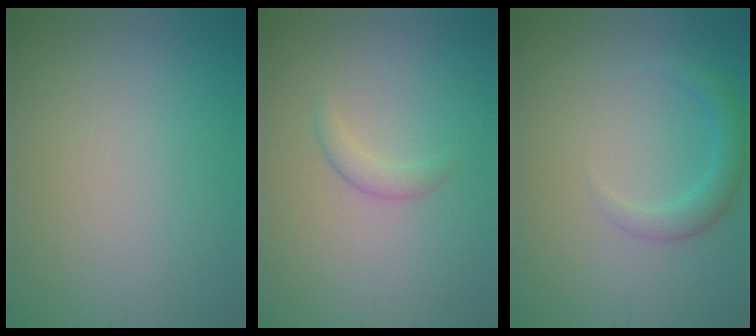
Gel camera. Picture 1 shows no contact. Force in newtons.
{"total": 1.4, "press": 1.4, "slide": 0.0}
{"total": 2.3, "press": 2.3, "slide": 0.1}